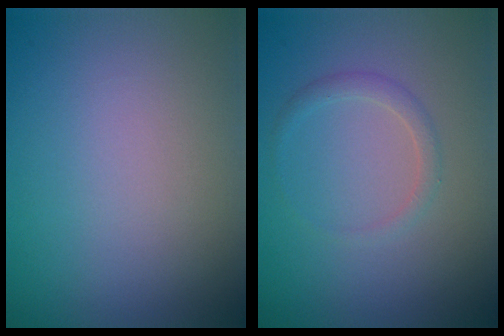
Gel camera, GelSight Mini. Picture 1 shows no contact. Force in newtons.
{"total": 1.3, "press": 1.3, "slide": 0.1}